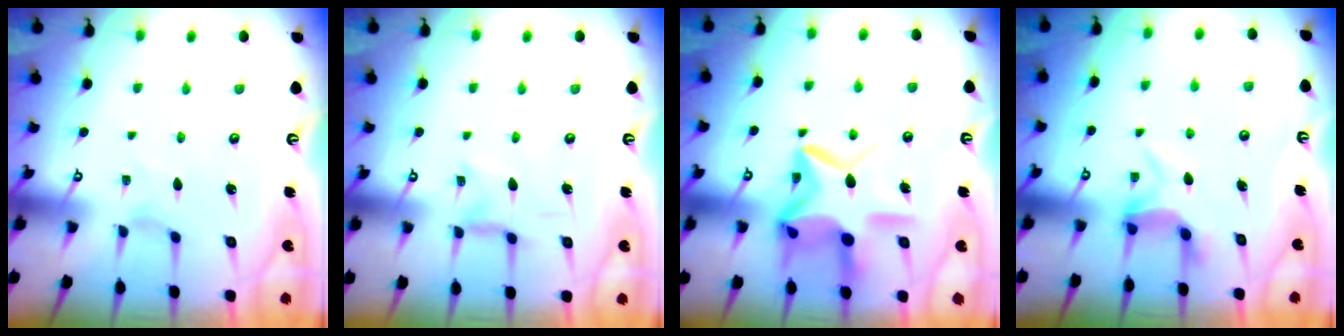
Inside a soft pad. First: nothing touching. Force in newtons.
{"total": 2.1, "press": 2.1, "slide": 0.3}
{"total": 15.7, "press": 15.6, "slide": 1.1}
{"total": 7.5, "press": 7.4, "slide": 1.1}